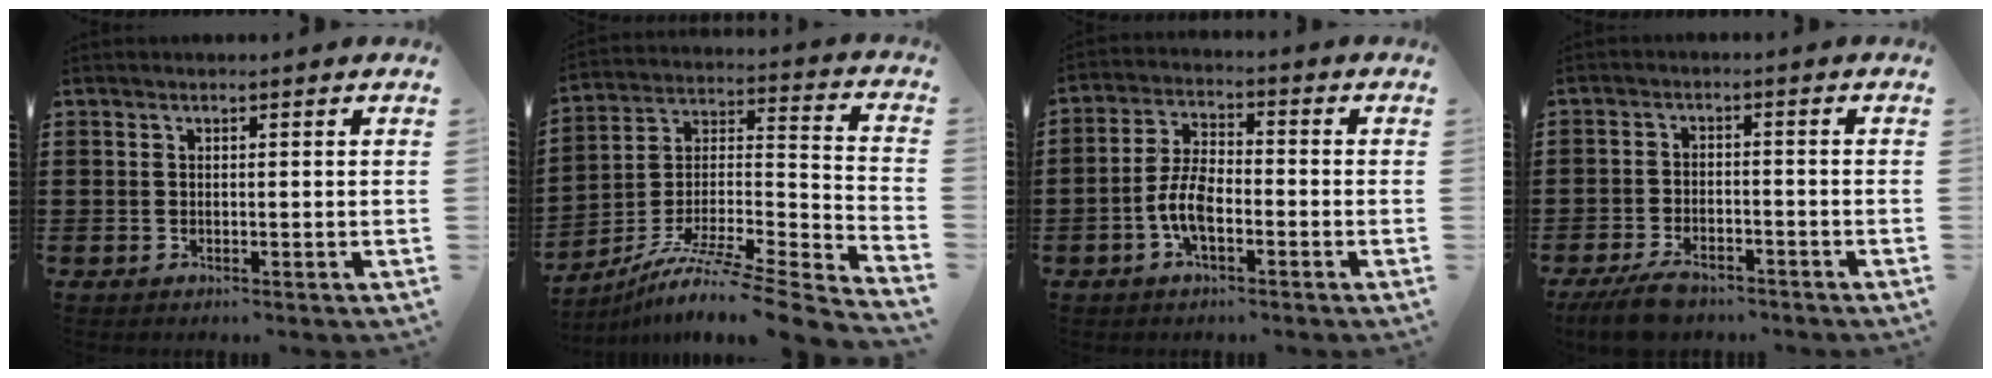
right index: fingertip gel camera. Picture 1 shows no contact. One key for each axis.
{"total": 8.2, "fx": -6.3, "fy": 0.5, "fz": 5.2, "tx": -0.092, "ty": -0.006, "tz": -0.128}
{"total": 6.3, "fx": -2.3, "fy": 2.8, "fz": 5.2, "tx": -0.130, "ty": -0.003, "tz": -0.054}
{"total": 4.5, "fx": -3.9, "fy": 1.3, "fz": 1.8, "tx": -0.041, "ty": 0.002, "tz": -0.076}